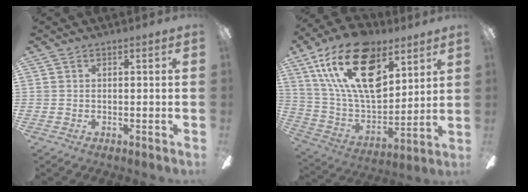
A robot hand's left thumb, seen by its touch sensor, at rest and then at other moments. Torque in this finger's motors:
{"motor_torque": [0.59, 1.05, 1.70, -1.07, 0.41]}